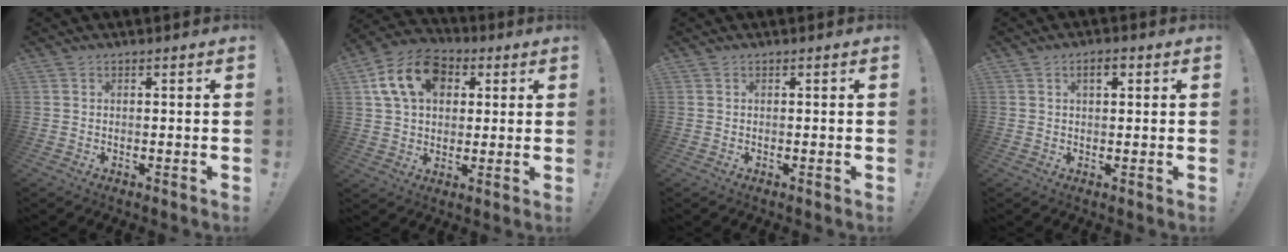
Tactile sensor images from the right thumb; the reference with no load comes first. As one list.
[{"total": 15.6, "force": [5.3, 11.2, 9.5], "torque": [-0.161, -0.004, 0.104]}, {"total": 0.0}, {"total": 3.2, "force": [1.4, 1.4, 2.6], "torque": [-0.032, -0.002, 0.018]}]